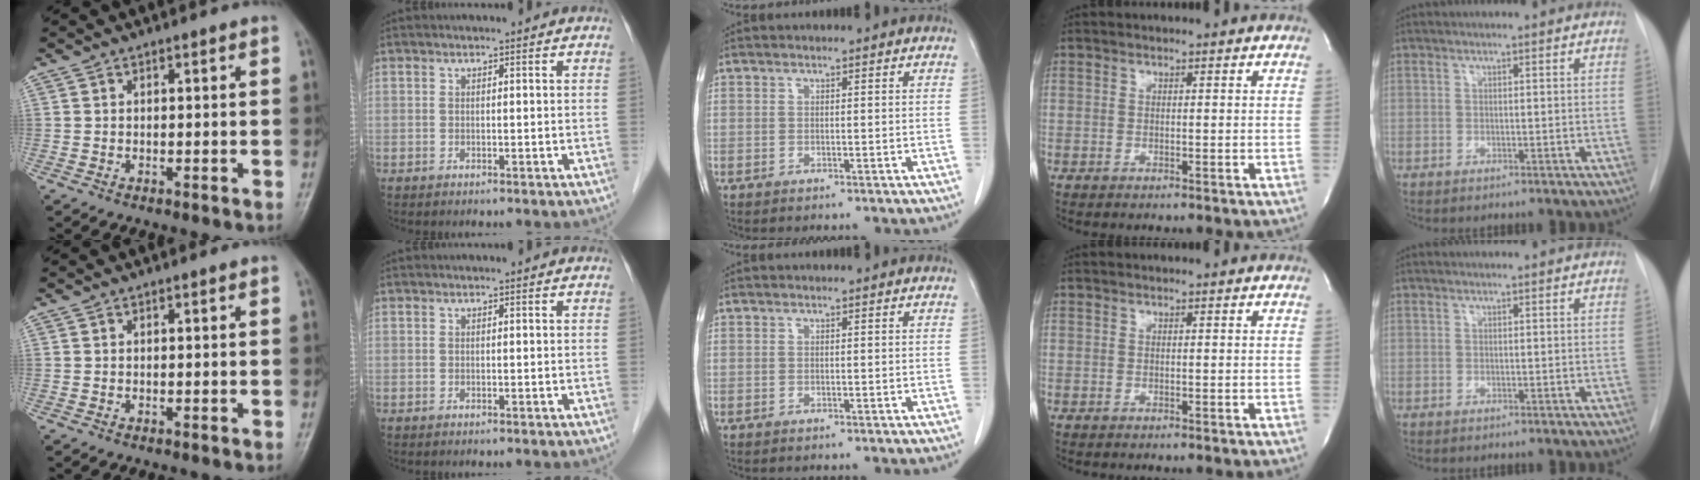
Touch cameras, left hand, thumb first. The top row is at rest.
{}